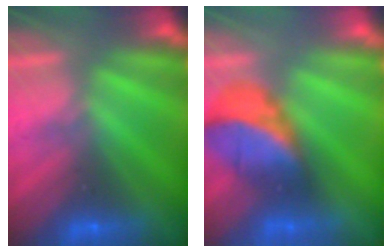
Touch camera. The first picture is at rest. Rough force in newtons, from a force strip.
{"total": 2.8}